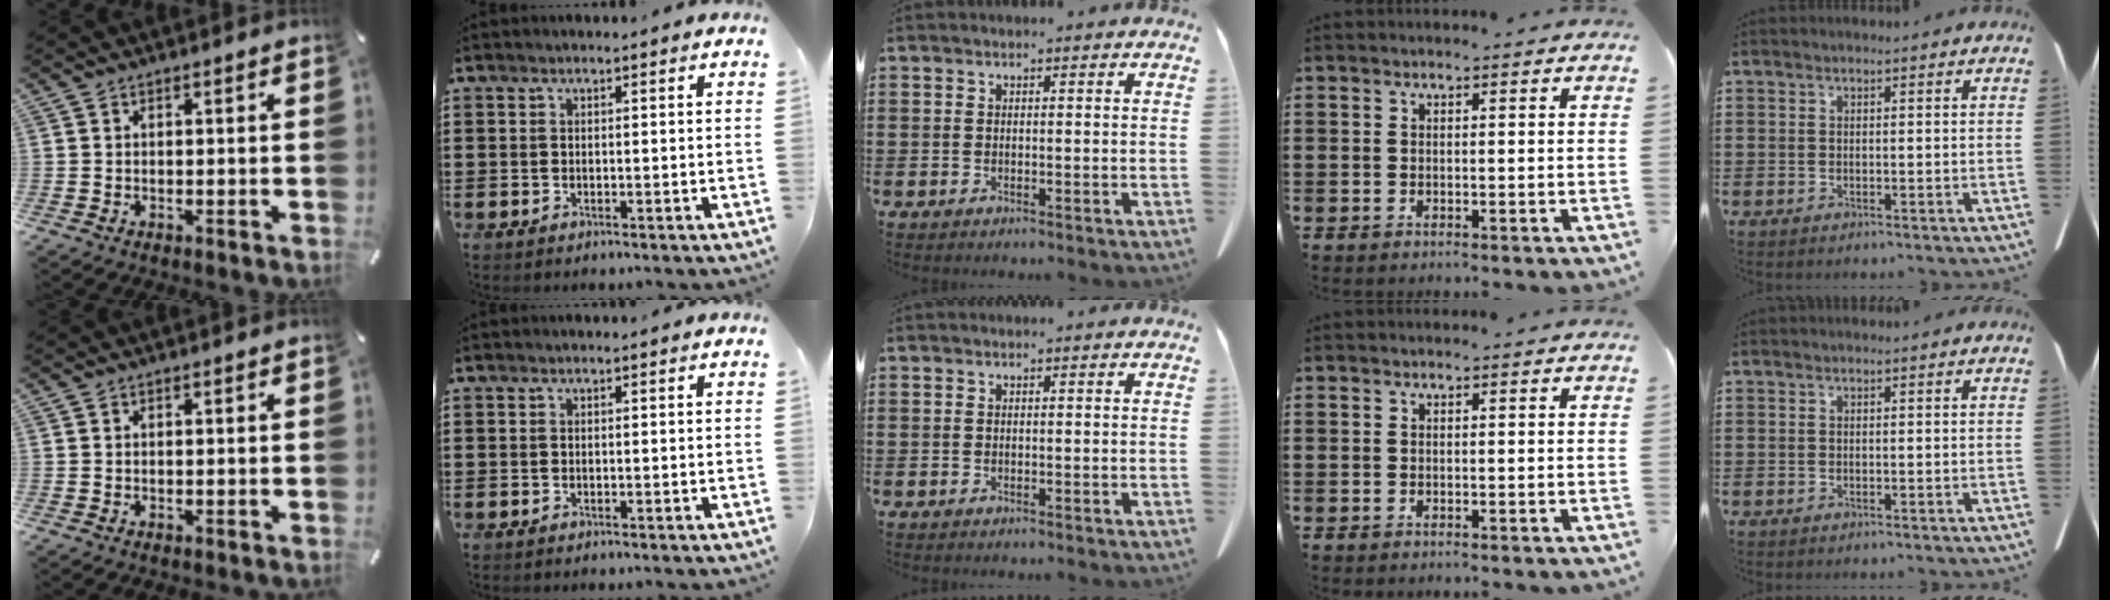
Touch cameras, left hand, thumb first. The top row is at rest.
{}